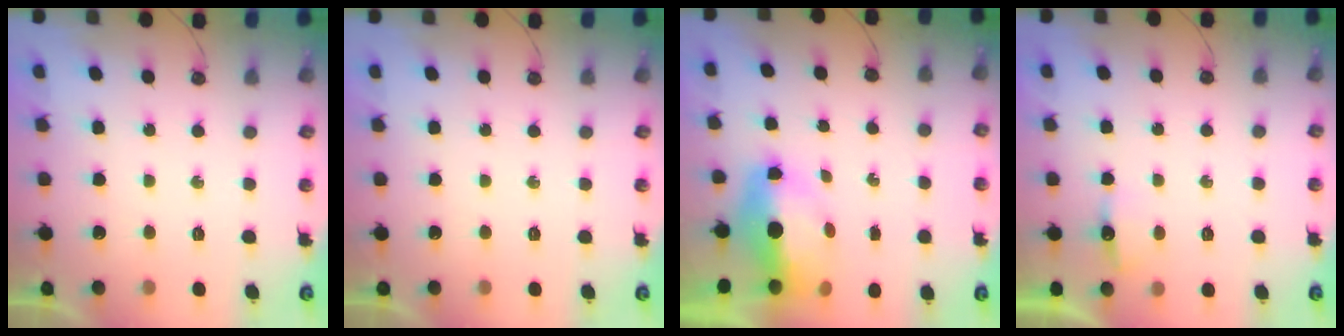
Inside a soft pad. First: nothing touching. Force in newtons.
{"total": 0.0}
{"total": 8.4, "press": 8.3, "slide": 1.6}
{"total": 3.9, "press": 3.8, "slide": 0.7}